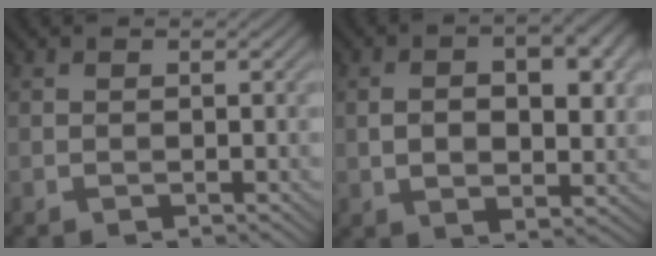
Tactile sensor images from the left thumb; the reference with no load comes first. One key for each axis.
{"total": 10.5, "fx": 1.5, "fy": 5.5, "fz": 8.8, "tx": -0.143, "ty": -0.005, "tz": 0.026}